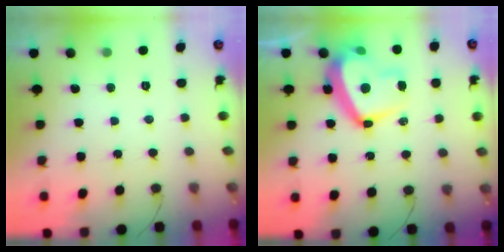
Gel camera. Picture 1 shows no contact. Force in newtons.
{"total": 16.9, "press": 16.8, "slide": 1.4}